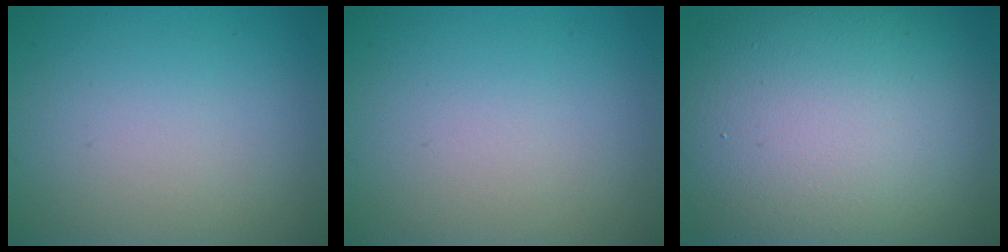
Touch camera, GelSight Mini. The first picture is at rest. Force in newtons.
{"total": 0.0}
{"total": 16.5, "press": 16.5, "slide": 0.9}